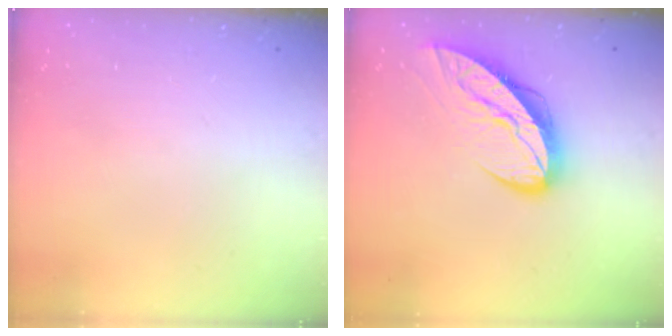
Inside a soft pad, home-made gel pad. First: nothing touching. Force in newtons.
{"total": 11.4, "press": 11.4, "slide": 0.7}